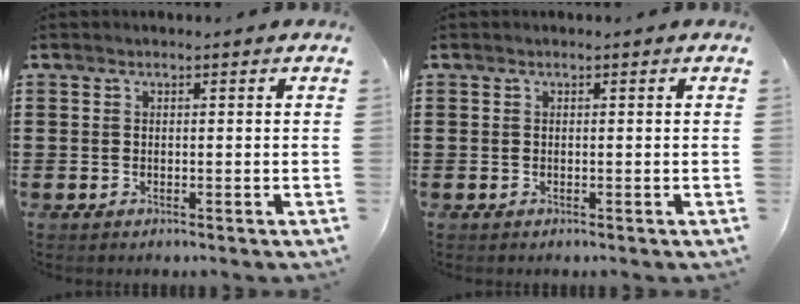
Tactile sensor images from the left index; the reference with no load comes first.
{"total": 0.0}